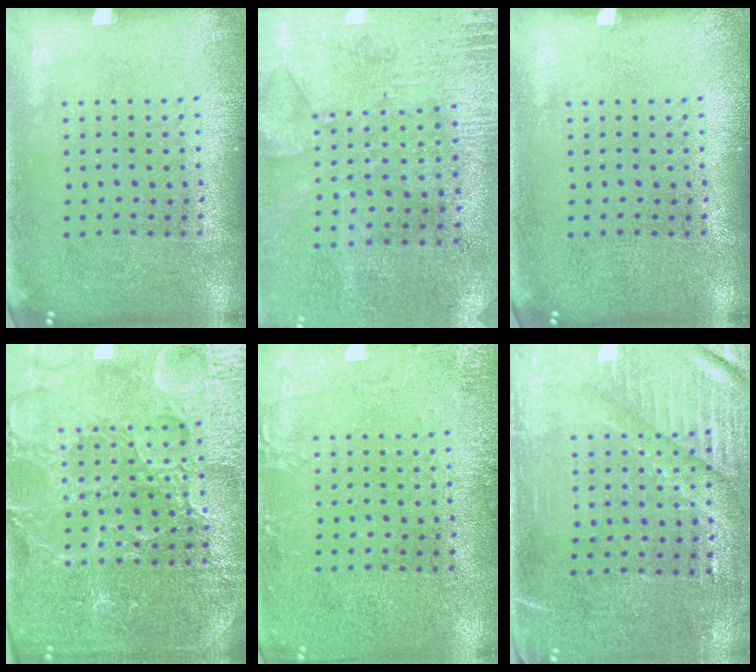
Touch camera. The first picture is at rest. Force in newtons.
{"total": 2.7, "press": 2.4, "slide": 1.3}
{"total": 0.0}
{"total": 5.0, "press": 4.7, "slide": 1.7}
{"total": 2.1, "press": 2.1, "slide": 0.1}
{"total": 3.5, "press": 3.1, "slide": 1.5}